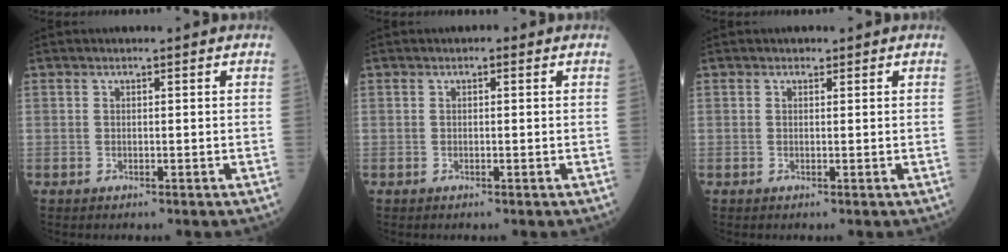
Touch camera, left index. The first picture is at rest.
{"total": 0.6, "force": [0.1, 0.4, 0.4], "torque": [-0.003, 0.002, -0.006]}
{"total": 0.5, "force": [0.3, 0.4, 0.1], "torque": [-0.002, -0.007, -0.001]}